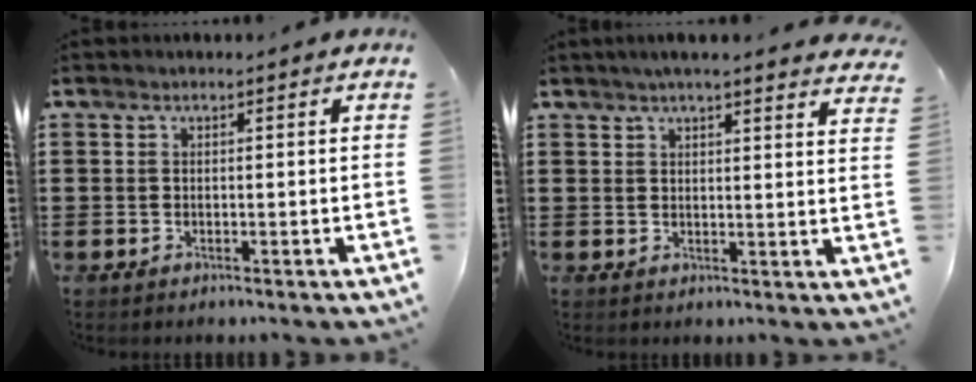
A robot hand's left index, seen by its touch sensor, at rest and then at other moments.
{"total": 3.7, "force": [3.4, -0.4, 1.4], "torque": [-0.038, -0.007, 0.061]}